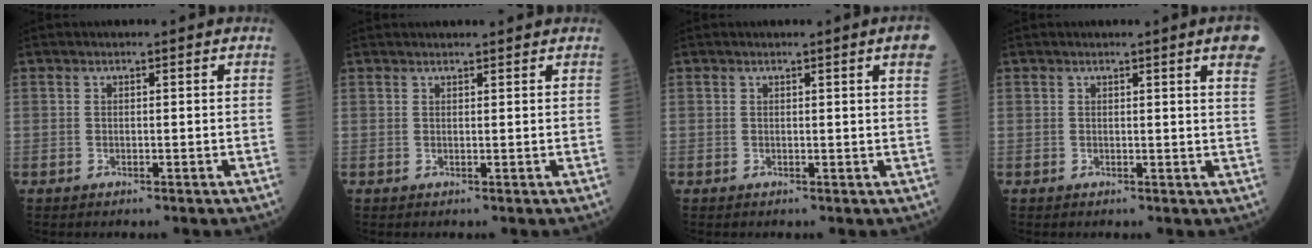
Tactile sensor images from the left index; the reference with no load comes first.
{"total": 3.5, "force": [3.4, 0.3, 0.8], "torque": [-0.011, 0.026, 0.044]}
{"total": 3.2, "force": [1.8, -0.2, 2.7], "torque": [-0.028, -0.003, 0.013]}
{"total": 4.8, "force": [3.1, -0.2, 3.6], "torque": [-0.034, -0.009, 0.020]}